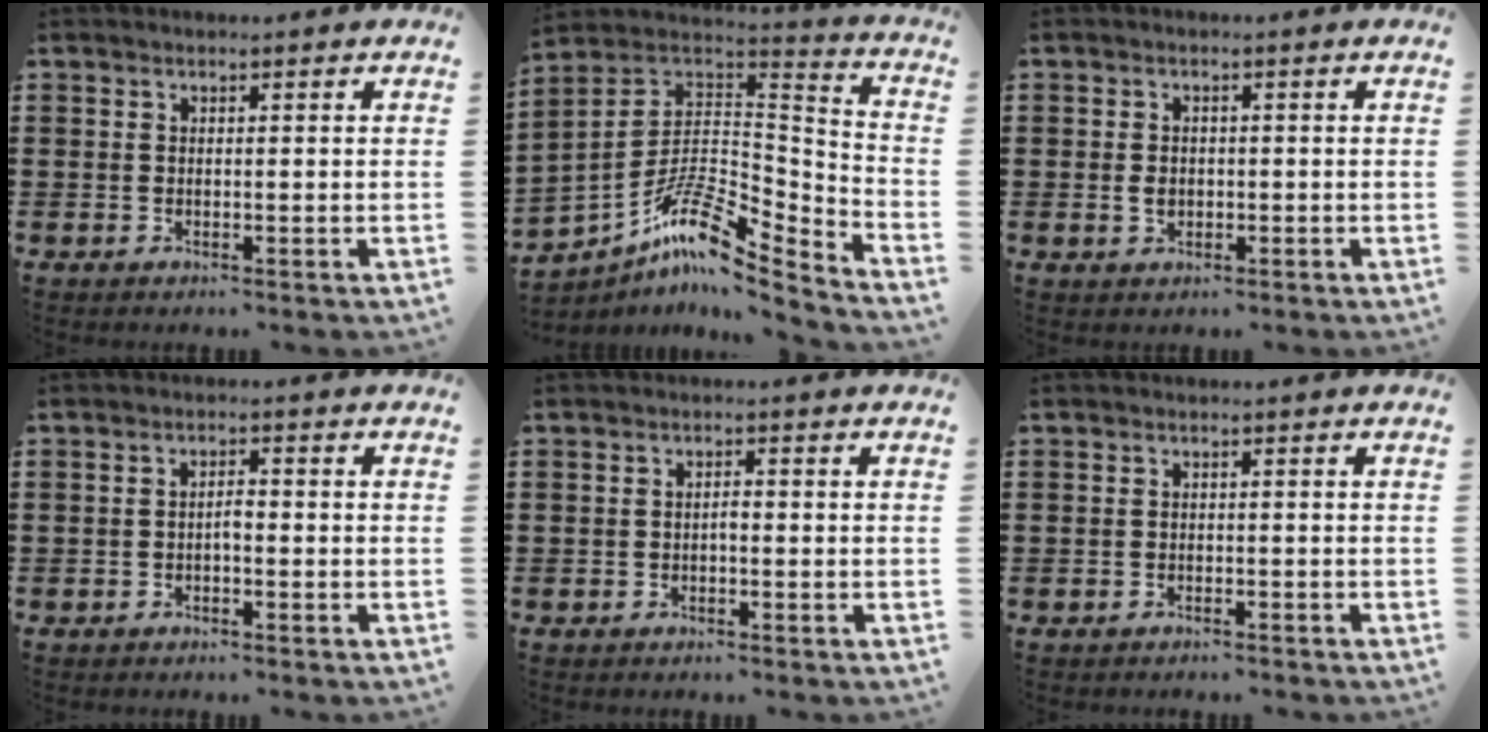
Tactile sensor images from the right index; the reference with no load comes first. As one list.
[{"total": 9.9, "force": [-6.3, 2.7, 7.1], "torque": [-0.156, -0.014, -0.131]}, {"total": 1.7, "force": [-0.3, 1.1, 1.2], "torque": [-0.027, 0.002, -0.007]}, {"total": 1.5, "force": [-0.6, 0.4, 1.4], "torque": [-0.027, 0.001, -0.012]}, {"total": 1.1, "force": [-0.4, 0.3, 1.0], "torque": [-0.021, -0.004, -0.007]}, {"total": 0.9, "force": [-0.9, 0.1, 0.0], "torque": [-0.002, 0.001, -0.020]}]